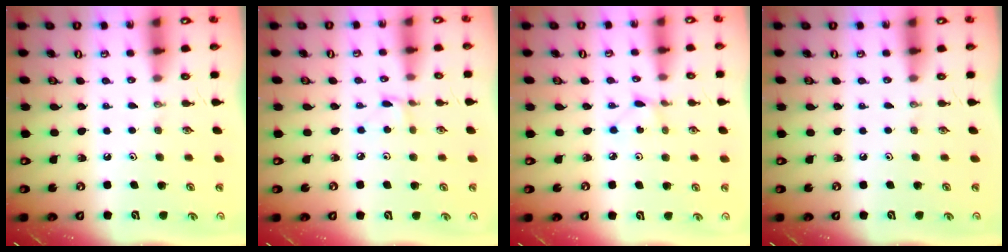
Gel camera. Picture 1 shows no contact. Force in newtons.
{"total": 1.7, "press": 1.7, "slide": 0.0}
{"total": 1.1, "press": 1.1, "slide": 0.1}
{"total": 0.0}